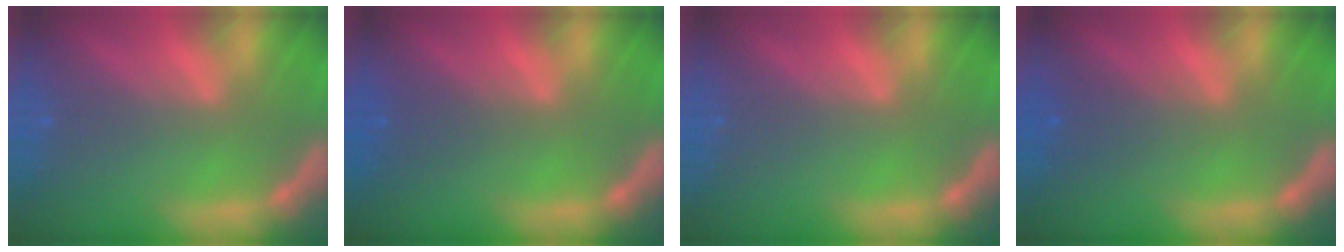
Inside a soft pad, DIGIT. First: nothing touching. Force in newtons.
{"total": 1.5}
{"total": 0.0}
{"total": 1.9}